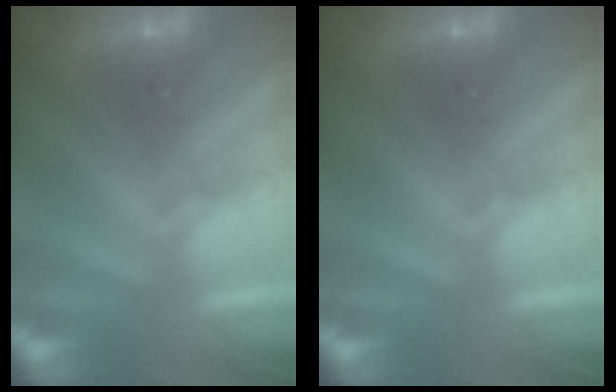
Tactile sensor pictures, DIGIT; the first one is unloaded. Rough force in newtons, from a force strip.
{"total": 0.0}